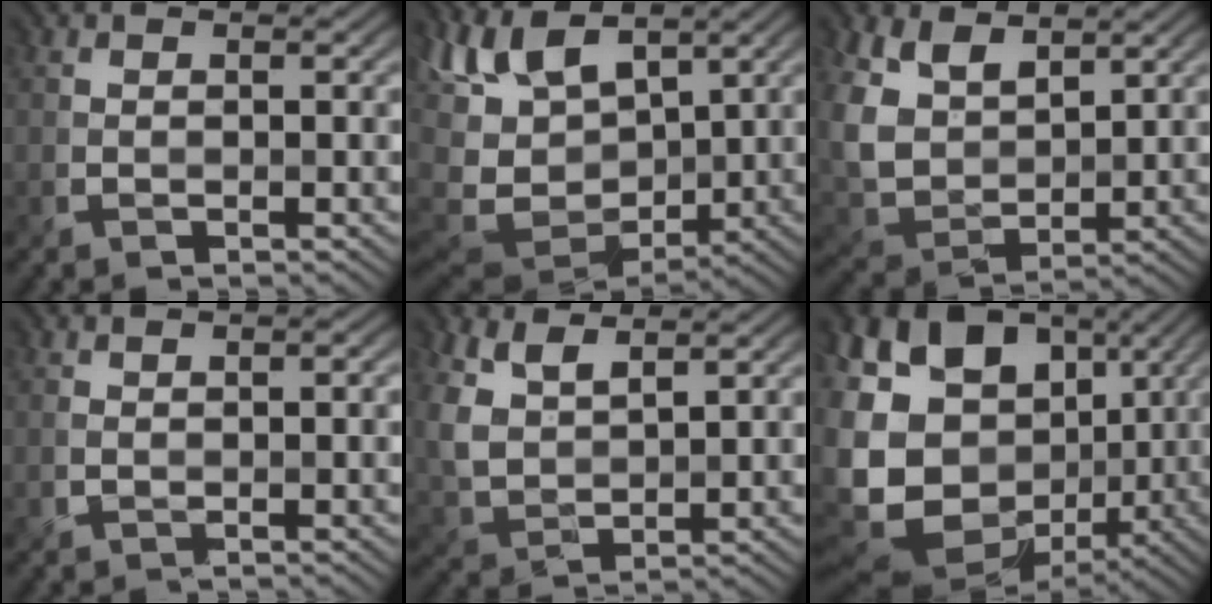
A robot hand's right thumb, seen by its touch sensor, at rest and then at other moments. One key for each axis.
{"total": 12.4, "fx": 2.6, "fy": 7.1, "fz": 9.9, "tx": -0.250, "ty": -0.002, "tz": 0.045}
{"total": 9.1, "fx": 5.0, "fy": 5.3, "fz": 5.5, "tx": -0.154, "ty": 0.006, "tz": 0.094}
{"total": 1.2, "fx": -0.2, "fy": 0.5, "fz": 1.1, "tx": -0.019, "ty": 0.002, "tz": -0.001}
{"total": 6.3, "fx": 3.8, "fy": 2.9, "fz": 4.1, "tx": -0.111, "ty": 0.000, "tz": 0.081}
{"total": 19.6, "fx": -0.3, "fy": 15.1, "fz": 12.6, "tx": -0.288, "ty": -0.017, "tz": 0.019}